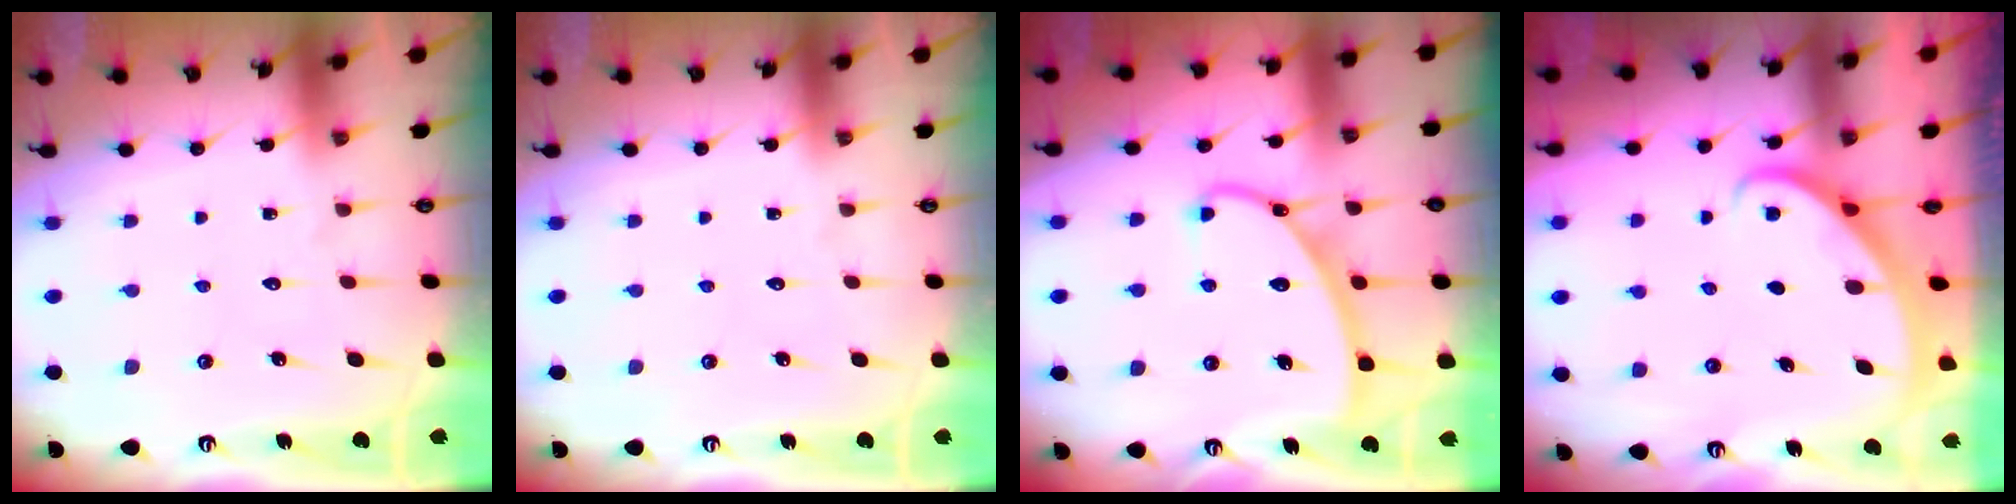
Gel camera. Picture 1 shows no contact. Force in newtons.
{"total": 0.0}
{"total": 9.7, "press": 9.7, "slide": 0.4}
{"total": 2.3, "press": 2.3, "slide": 0.2}